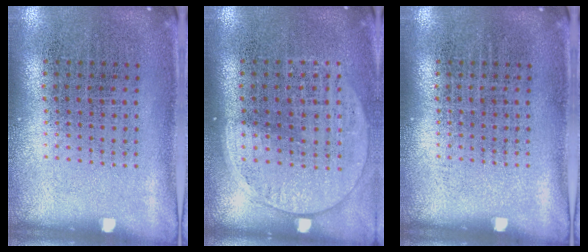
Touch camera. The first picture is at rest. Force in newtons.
{"total": 1.5, "press": 1.4, "slide": 0.7}
{"total": 0.0}